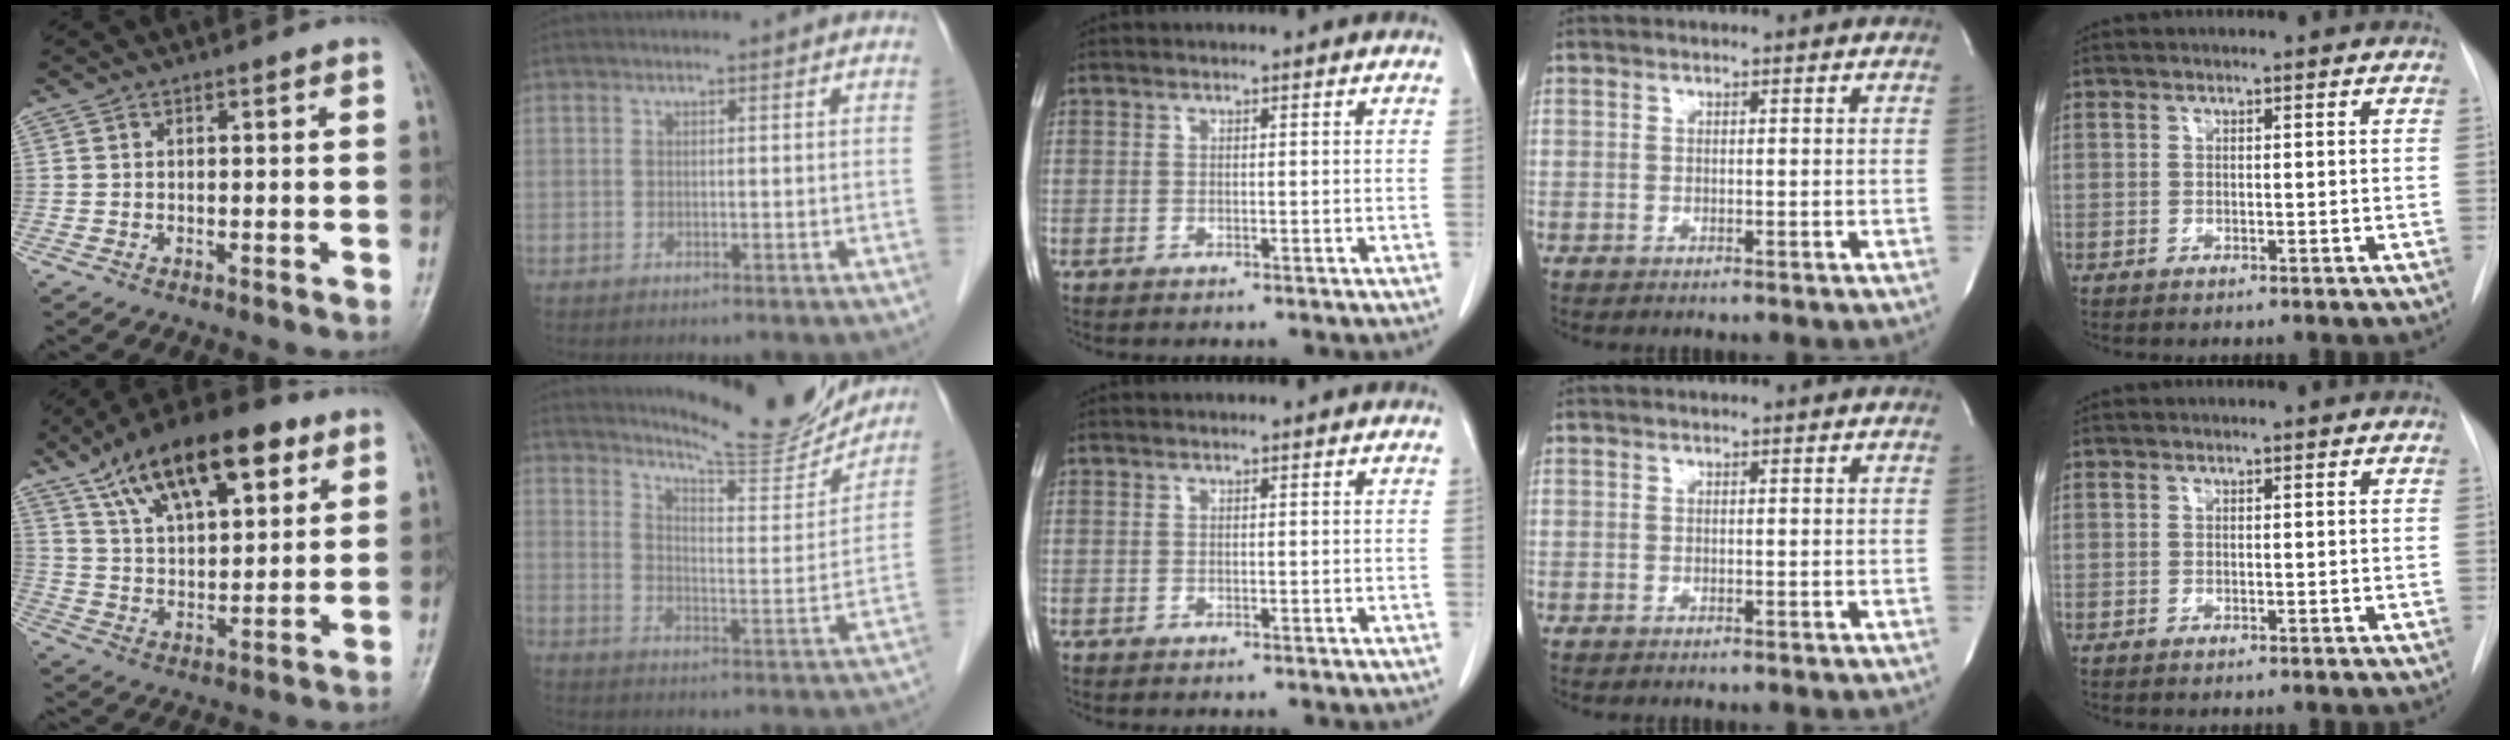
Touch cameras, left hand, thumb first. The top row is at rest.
{"thumb": {"total": 20.1, "force": [10.8, 8.8, 14.4], "torque": [-0.207, -0.022, 0.185]}, "index": {"total": 15.4, "force": [14.7, 0.9, 4.6], "torque": [-0.074, -0.040, 0.199]}}